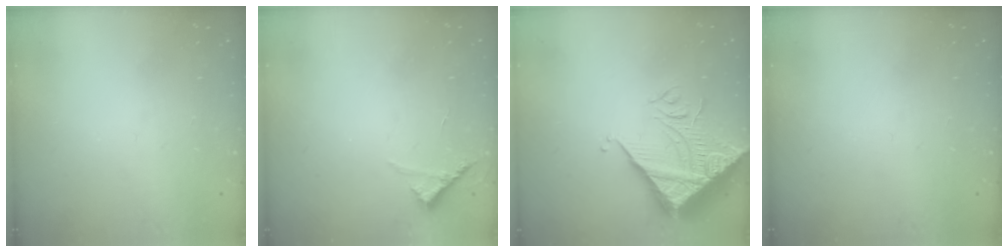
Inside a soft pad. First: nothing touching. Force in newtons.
{"total": 5.0, "press": 5.0, "slide": 0.4}
{"total": 12.1, "press": 12.0, "slide": 1.2}
{"total": 0.0}